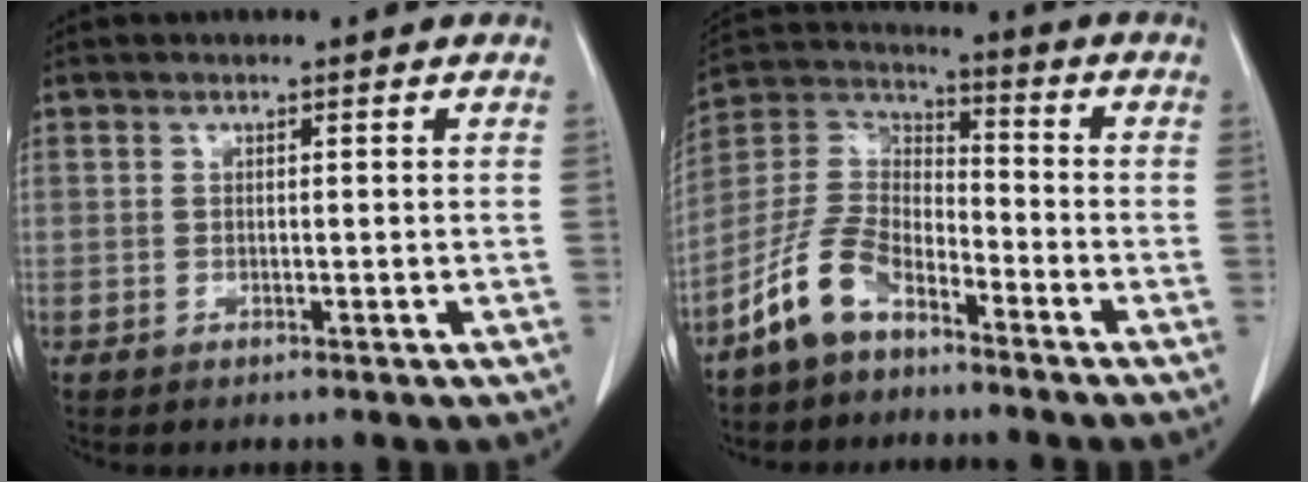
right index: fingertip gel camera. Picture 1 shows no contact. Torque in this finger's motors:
{"motor_torque": [1.05, -1.09, 0.28, 0.08]}